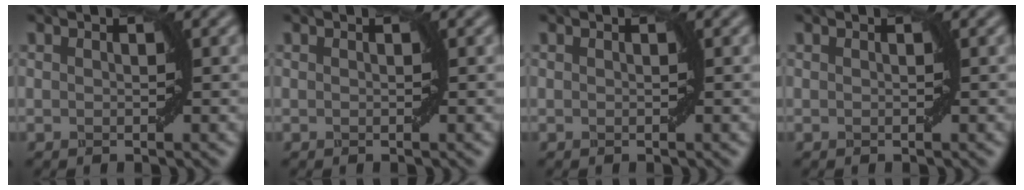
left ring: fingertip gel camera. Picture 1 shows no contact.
{"total": 0.0}
{"total": 0.0}
{"total": 0.0}